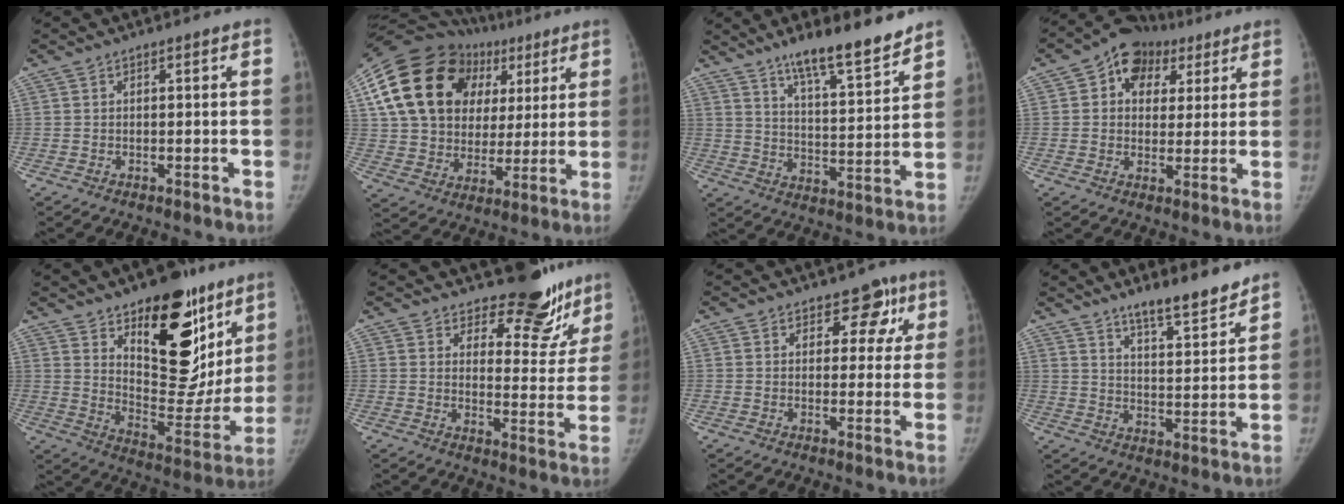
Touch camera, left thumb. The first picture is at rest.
{"total": 26.4, "force": [9.9, 19.5, 14.8], "torque": [-0.224, 0.043, 0.177]}
{"total": 13.6, "force": [10.7, 2.4, 8.1], "torque": [-0.107, -0.072, 0.176]}
{"total": 11.7, "force": [4.9, 8.9, 5.8], "torque": [-0.042, 0.004, 0.072]}
{"total": 25.9, "force": [14.2, 12.9, 17.4], "torque": [-0.187, -0.076, 0.214]}
{"total": 14.3, "force": [12.3, 5.7, 4.6], "torque": [-0.002, -0.102, 0.147]}
{"total": 6.3, "force": [3.2, 4.5, 3.0], "torque": [0.015, -0.007, 0.035]}
{"total": 10.3, "force": [8.5, 1.9, 5.4], "torque": [-0.067, -0.063, 0.141]}